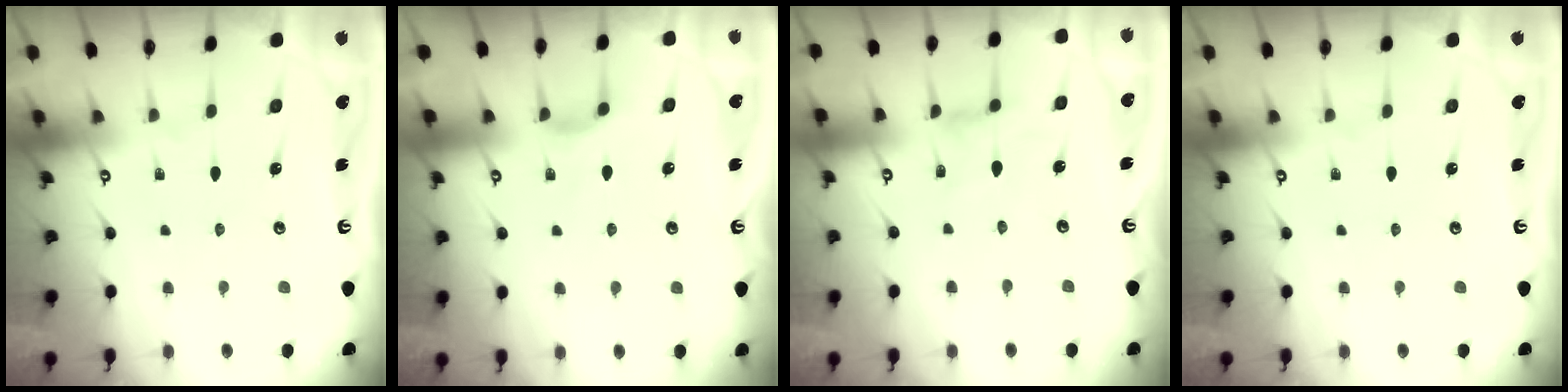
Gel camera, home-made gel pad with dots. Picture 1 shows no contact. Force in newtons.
{"total": 3.6, "press": 3.5, "slide": 0.7}
{"total": 1.7, "press": 1.6, "slide": 0.4}
{"total": 0.0}